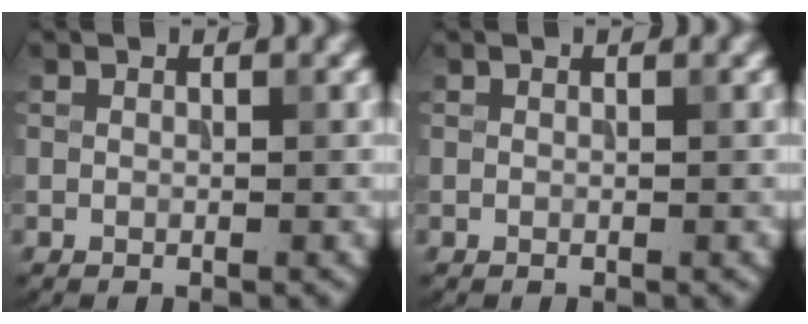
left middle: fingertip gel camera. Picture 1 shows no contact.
{"total": 0.0}